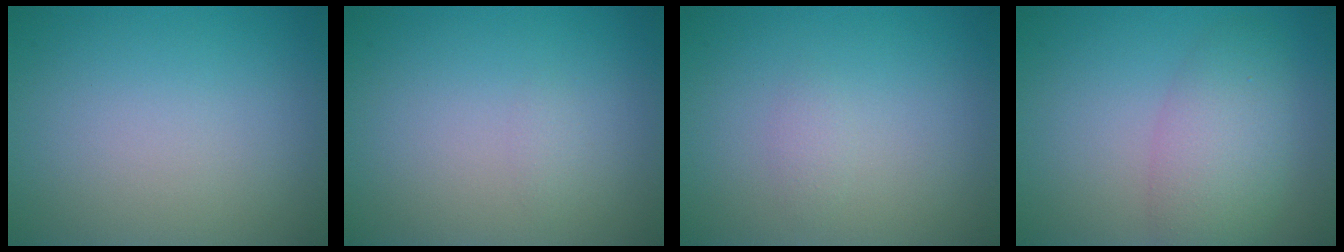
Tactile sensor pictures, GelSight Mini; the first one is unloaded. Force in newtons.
{"total": 0.6, "press": 0.6, "slide": 0.0}
{"total": 0.8, "press": 0.8, "slide": 0.0}
{"total": 4.5, "press": 4.5, "slide": 0.1}